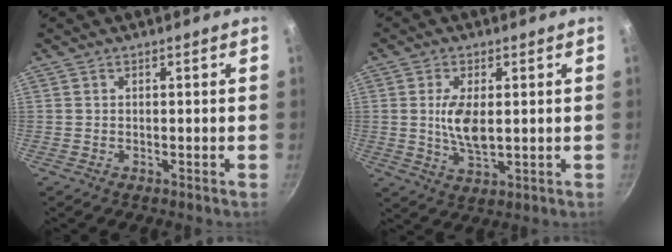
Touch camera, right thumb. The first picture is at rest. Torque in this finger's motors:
{"motor_torque": [1.16, 1.33, 1.02, 0.19, 0.25]}